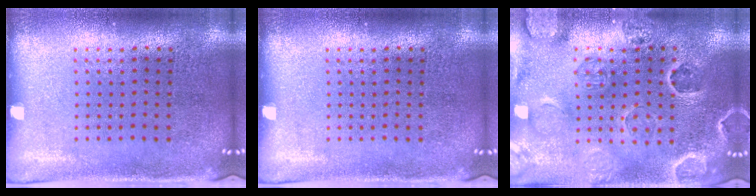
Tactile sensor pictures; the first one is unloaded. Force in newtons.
{"total": 0.0}
{"total": 2.7, "press": 2.6, "slide": 0.8}